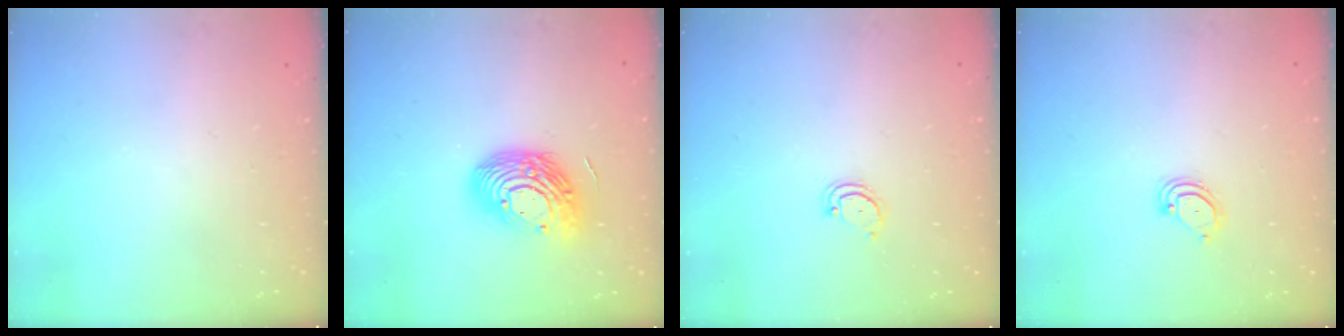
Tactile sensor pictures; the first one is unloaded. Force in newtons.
{"total": 14.8, "press": 14.8, "slide": 1.0}
{"total": 3.3, "press": 3.3, "slide": 0.5}
{"total": 4.0, "press": 4.0, "slide": 0.3}